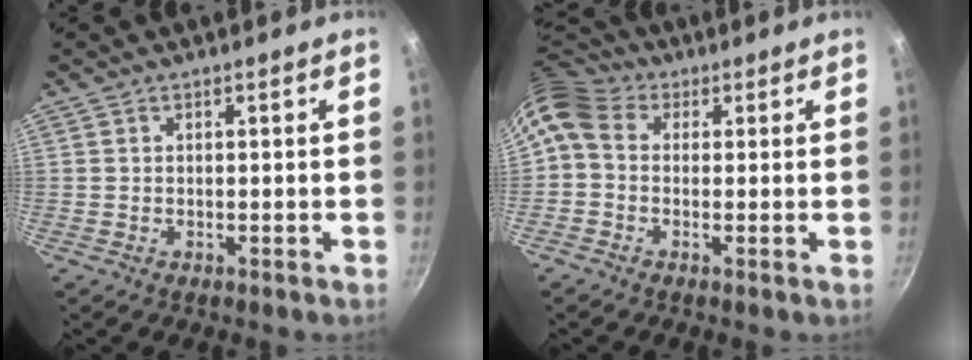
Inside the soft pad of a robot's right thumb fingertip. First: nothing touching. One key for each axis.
{"total": 7.3, "fx": 1.0, "fy": 5.6, "fz": 4.5, "tx": -0.082, "ty": 0.022, "tz": 0.000}